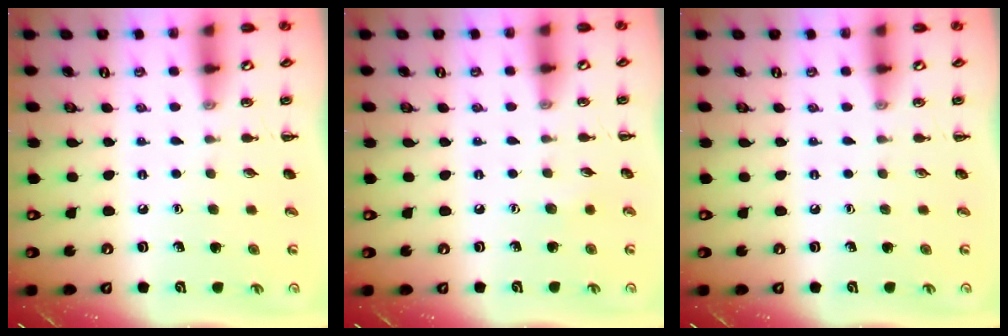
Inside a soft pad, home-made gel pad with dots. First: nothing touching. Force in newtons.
{"total": 3.4, "press": 3.2, "slide": 1.0}
{"total": 0.0}